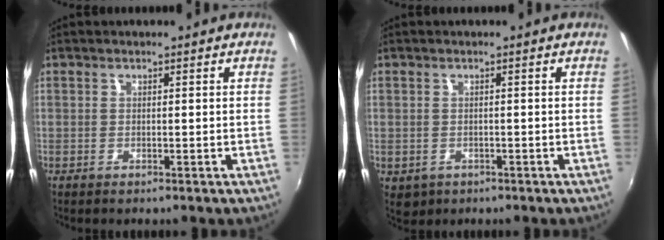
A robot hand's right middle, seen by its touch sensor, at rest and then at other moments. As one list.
[{"total": 2.8, "force": [-0.7, 2.5, 1.2], "torque": [-0.025, -0.007, -0.006]}]